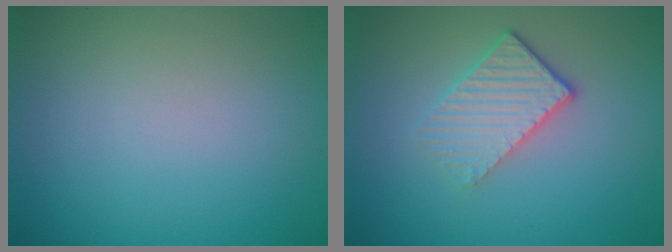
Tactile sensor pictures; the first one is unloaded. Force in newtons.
{"total": 3.3, "press": 2.7, "slide": 1.9}